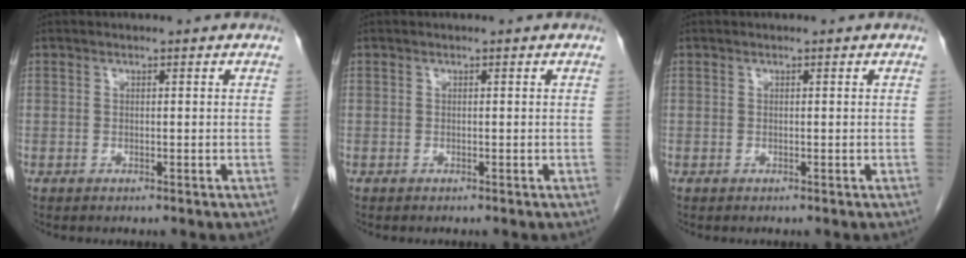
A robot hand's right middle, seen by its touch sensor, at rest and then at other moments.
{"total": 0.0}
{"total": 0.0}